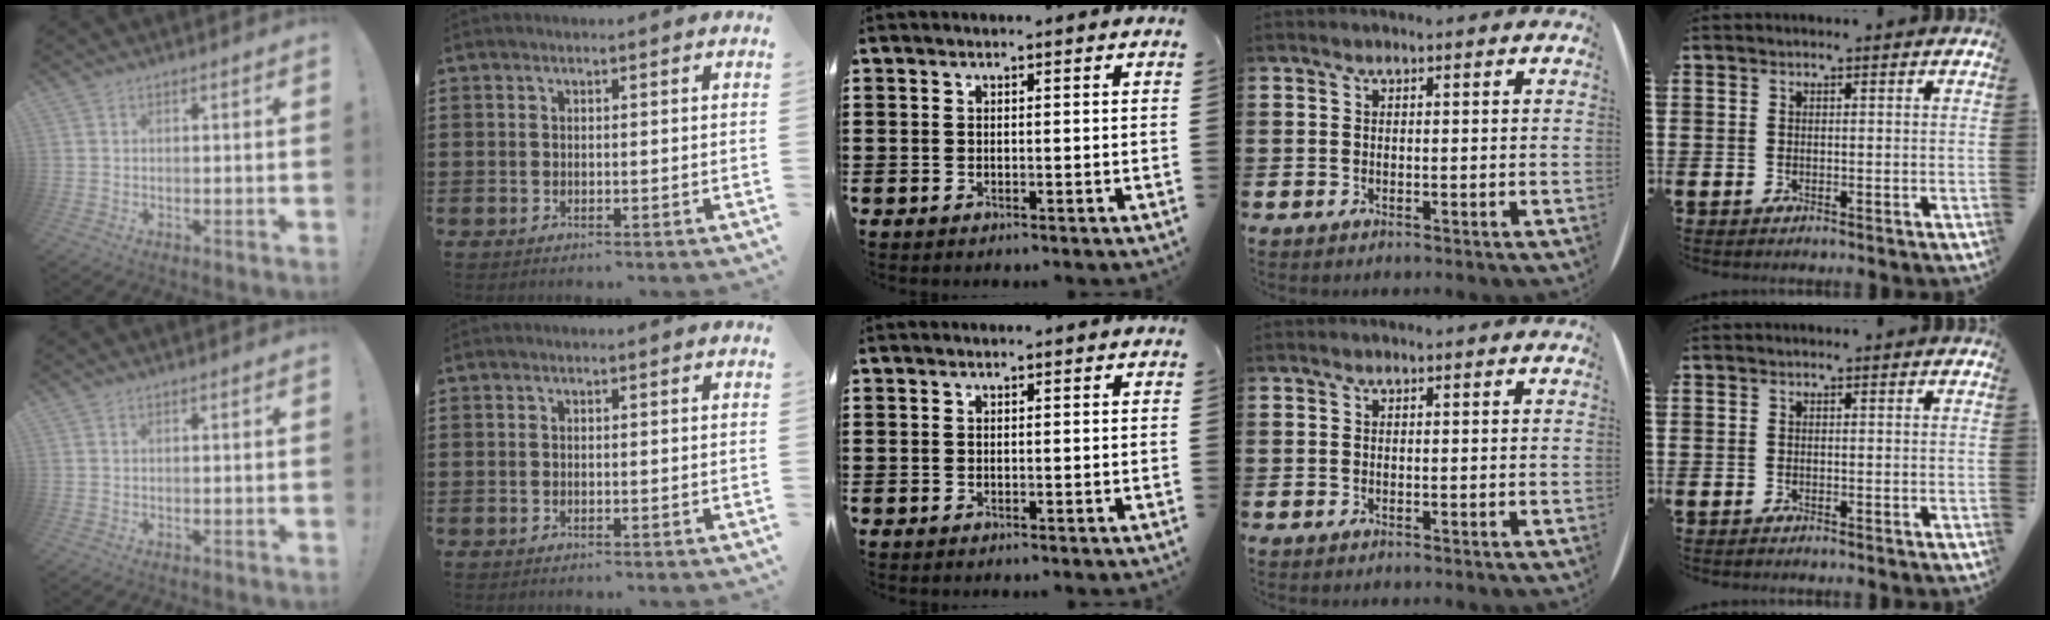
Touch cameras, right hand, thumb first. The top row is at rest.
{}